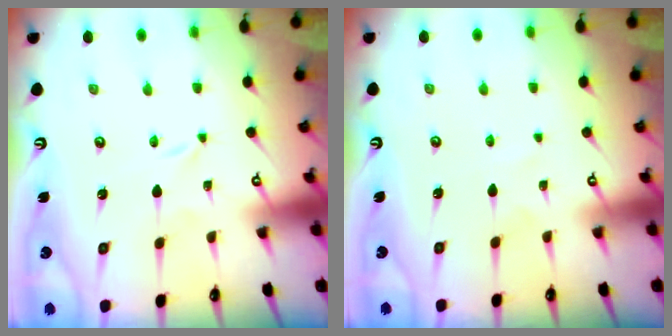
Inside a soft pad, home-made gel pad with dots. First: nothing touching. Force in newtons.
{"total": 2.2, "press": 2.2, "slide": 0.2}